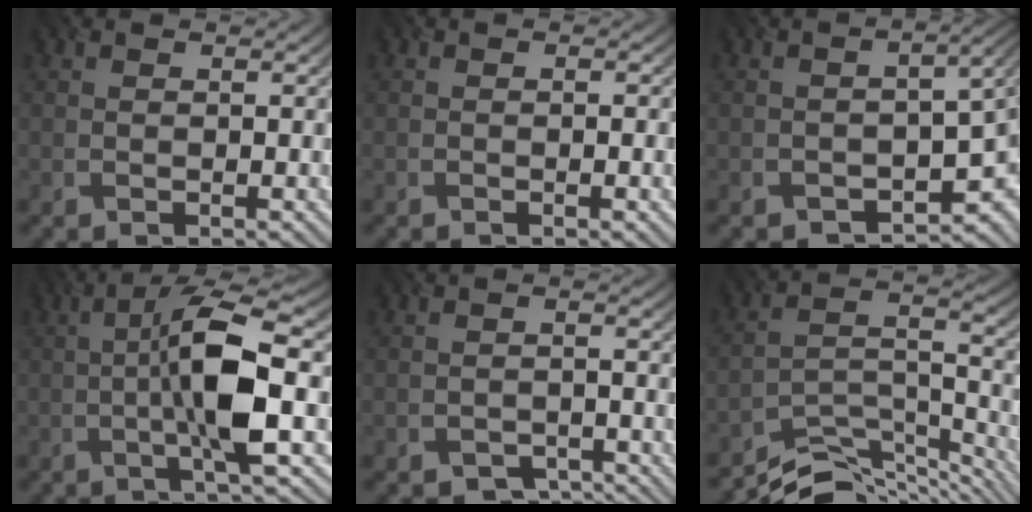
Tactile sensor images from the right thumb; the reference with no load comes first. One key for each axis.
{"total": 1.4, "fx": -0.4, "fy": 0.3, "fz": 1.3, "tx": -0.019, "ty": 0.000, "tz": -0.006}
{"total": 7.2, "fx": -3.0, "fy": 4.0, "fz": 5.2, "tx": -0.052, "ty": -0.025, "tz": -0.039}
{"total": 9.2, "fx": -1.1, "fy": 1.5, "fz": 9.0, "tx": -0.154, "ty": 0.020, "tz": -0.031}
{"total": 2.8, "fx": -2.4, "fy": 1.1, "fz": 0.9, "tx": -0.012, "ty": 0.001, "tz": -0.037}
{"total": 10.2, "fx": -8.4, "fy": 2.9, "fz": 5.0, "tx": -0.087, "ty": -0.009, "tz": -0.152}